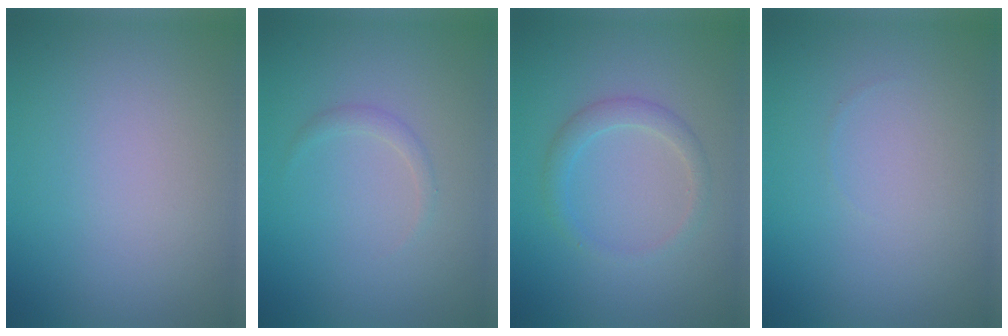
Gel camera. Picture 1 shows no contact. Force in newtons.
{"total": 0.9, "press": 0.9, "slide": 0.1}
{"total": 1.9, "press": 1.9, "slide": 0.1}
{"total": 0.0}